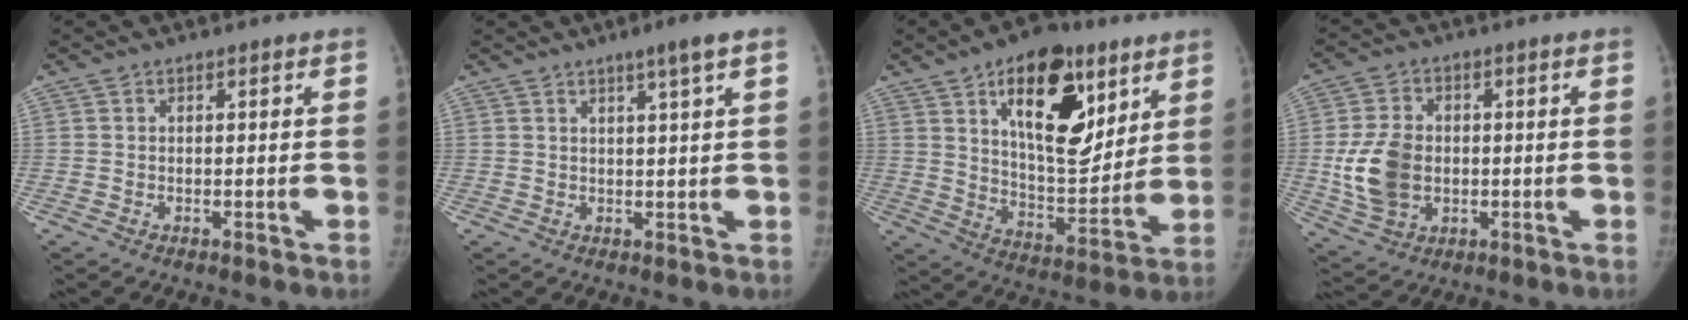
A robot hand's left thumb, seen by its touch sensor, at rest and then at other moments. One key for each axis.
{"total": 4.1, "fx": 2.3, "fy": -0.3, "fz": 3.3, "tx": -0.055, "ty": -0.009, "tz": 0.037}
{"total": 21.5, "fx": 10.2, "fy": 10.7, "fz": 15.7, "tx": -0.188, "ty": -0.050, "tz": 0.167}
{"total": 10.6, "fx": -0.5, "fy": 7.9, "fz": 7.1, "tx": -0.123, "ty": 0.001, "tz": 0.000}